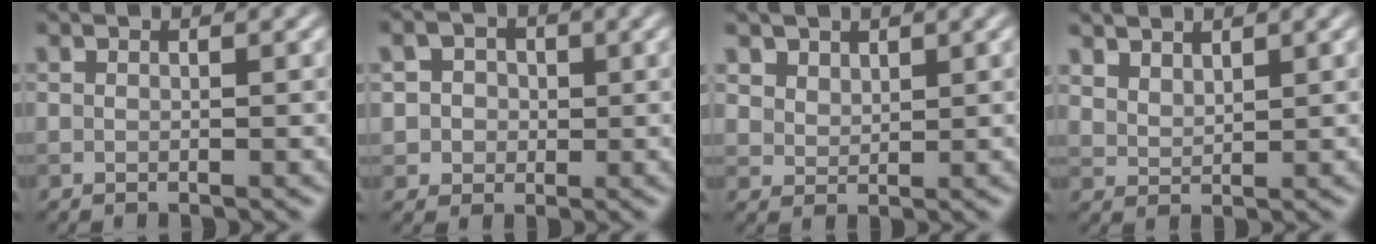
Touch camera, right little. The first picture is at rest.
{"total": 2.6, "force": [0.4, 2.4, 1.0], "torque": [-0.009, 0.006, 0.003]}
{"total": 2.7, "force": [2.0, 1.7, 0.8], "torque": [-0.029, -0.013, 0.055]}
{"total": 2.3, "force": [2.1, 0.8, 0.7], "torque": [-0.016, -0.002, 0.050]}